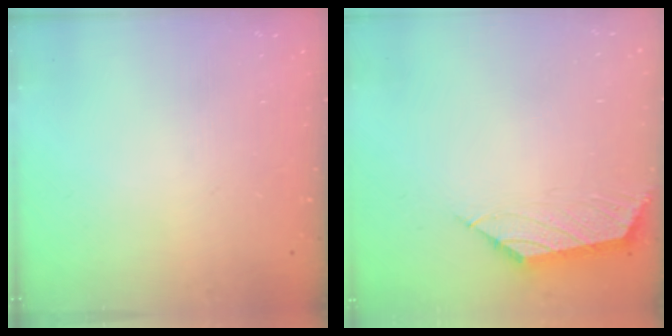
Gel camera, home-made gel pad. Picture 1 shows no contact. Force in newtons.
{"total": 2.4, "press": 2.3, "slide": 0.6}